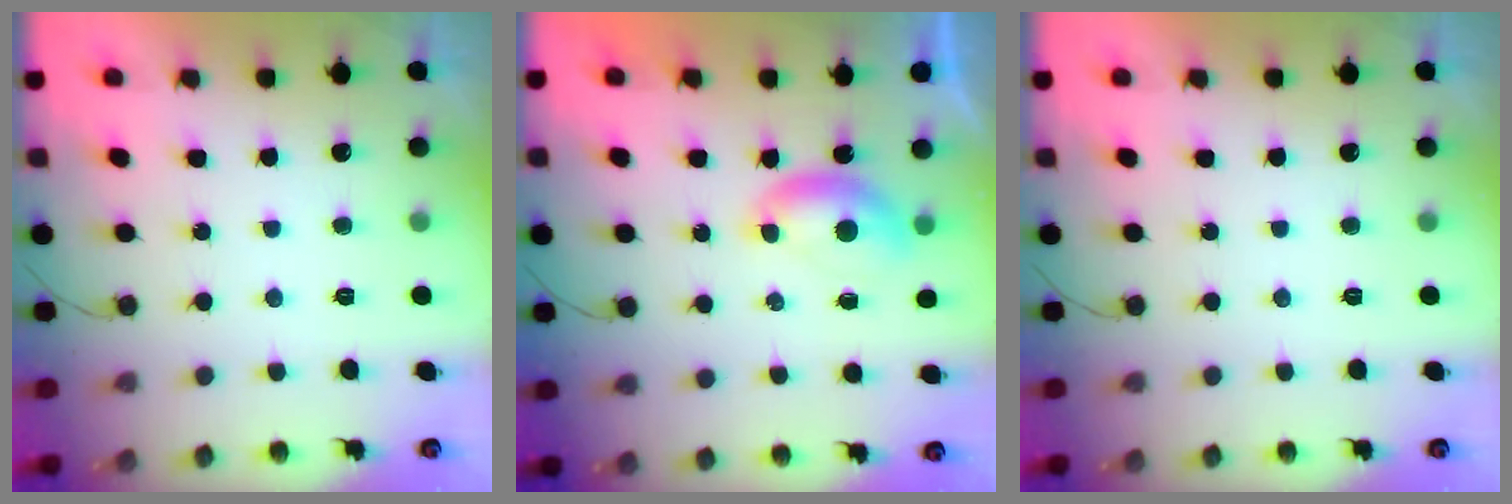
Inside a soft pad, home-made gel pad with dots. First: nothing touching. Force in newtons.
{"total": 5.6, "press": 5.6, "slide": 0.7}
{"total": 0.0}